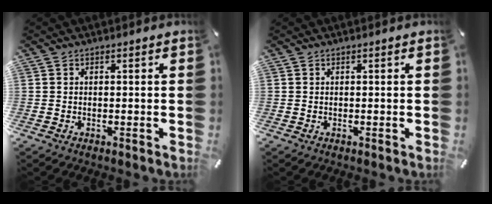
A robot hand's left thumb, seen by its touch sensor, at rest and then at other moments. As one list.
[{"total": 0.0}]